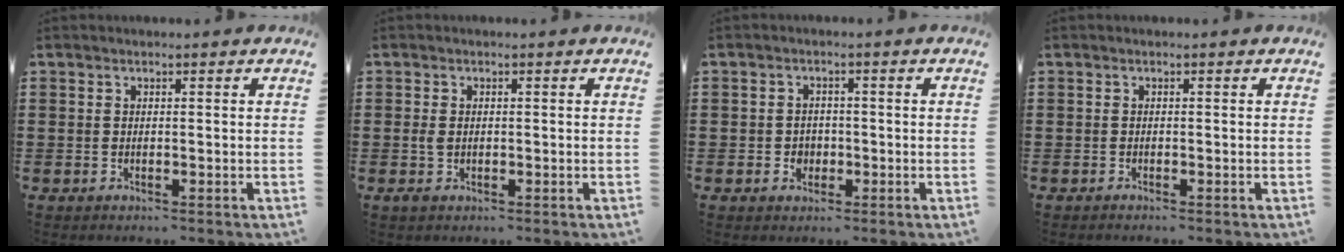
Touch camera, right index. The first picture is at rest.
{"total": 1.3, "force": [-0.2, 0.8, 1.0], "torque": [-0.023, 0.001, -0.003]}
{"total": 2.1, "force": [-0.7, 1.8, 0.8], "torque": [-0.023, 0.000, -0.016]}
{"total": 0.5, "force": [-0.5, -0.1, 0.1], "torque": [-0.002, -0.004, -0.010]}